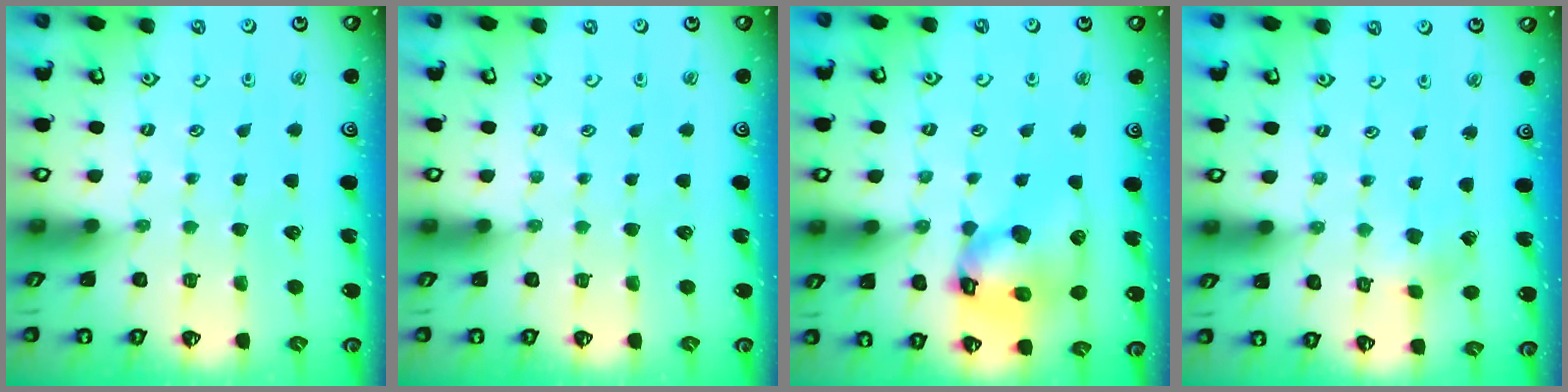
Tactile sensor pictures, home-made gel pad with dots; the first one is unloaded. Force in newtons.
{"total": 0.0}
{"total": 15.4, "press": 15.3, "slide": 2.0}
{"total": 2.0, "press": 2.0, "slide": 0.2}